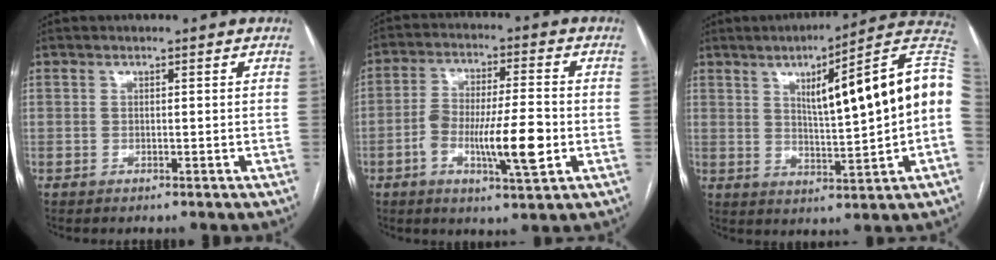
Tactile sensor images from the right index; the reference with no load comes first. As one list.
[{"total": 11.1, "force": [-3.1, 2.0, 10.5], "torque": [-0.192, 0.006, -0.048]}, {"total": 17.2, "force": [2.6, 0.9, 17.0], "torque": [-0.235, 0.024, 0.033]}]